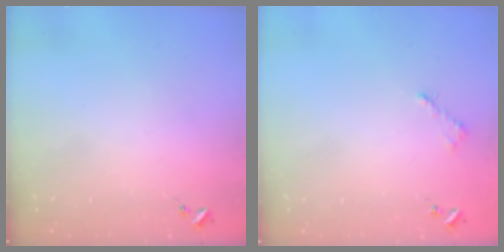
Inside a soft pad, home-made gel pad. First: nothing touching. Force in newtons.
{"total": 2.6, "press": 2.5, "slide": 0.3}